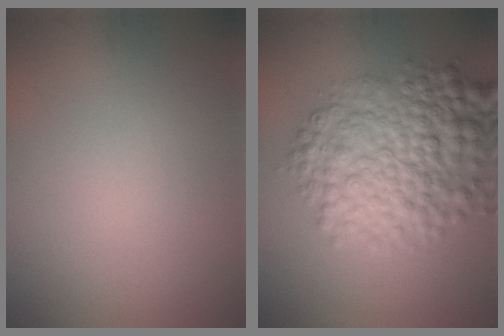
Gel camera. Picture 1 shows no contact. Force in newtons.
{"total": 8.1, "press": 8.1, "slide": 0.2}